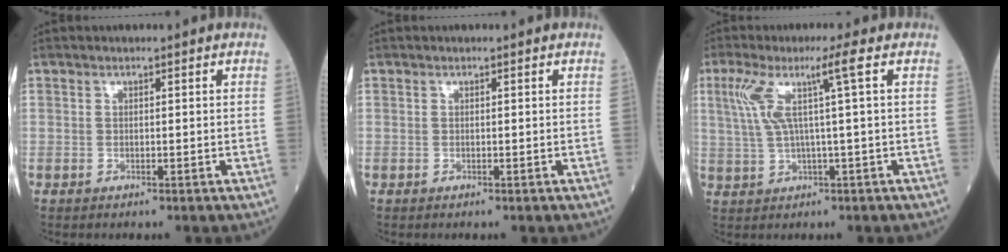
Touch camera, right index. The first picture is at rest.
{"total": 0.0}
{"total": 7.0, "force": [2.2, -0.7, 6.6], "torque": [-0.134, 0.018, 0.051]}